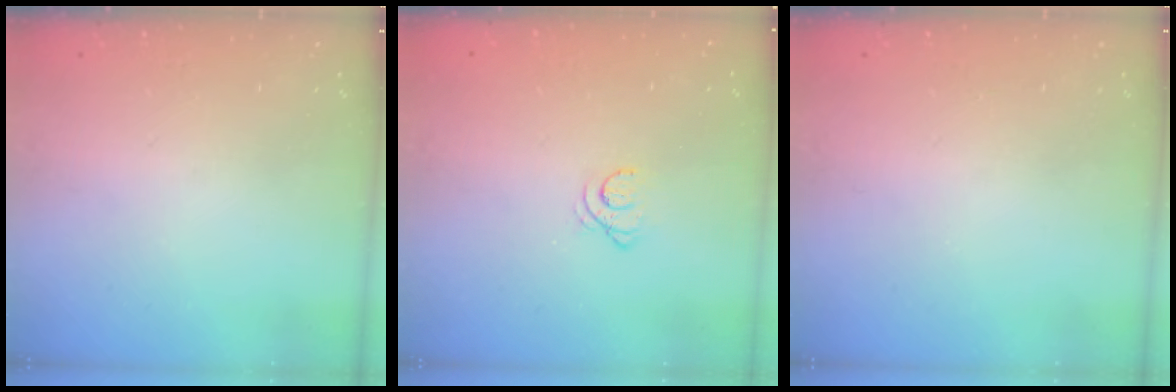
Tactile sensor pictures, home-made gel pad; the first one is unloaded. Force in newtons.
{"total": 2.2, "press": 2.2, "slide": 0.2}
{"total": 0.0}